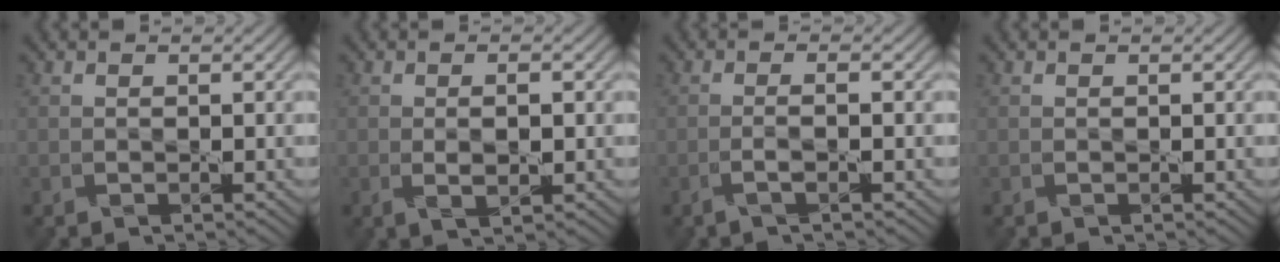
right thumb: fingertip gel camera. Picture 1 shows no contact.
{"total": 2.4, "force": [0.0, 0.9, 2.2], "torque": [-0.046, -0.004, 0.002]}
{"total": 1.9, "force": [-0.8, 0.0, 1.7], "torque": [-0.033, 0.013, -0.028]}
{"total": 0.0}